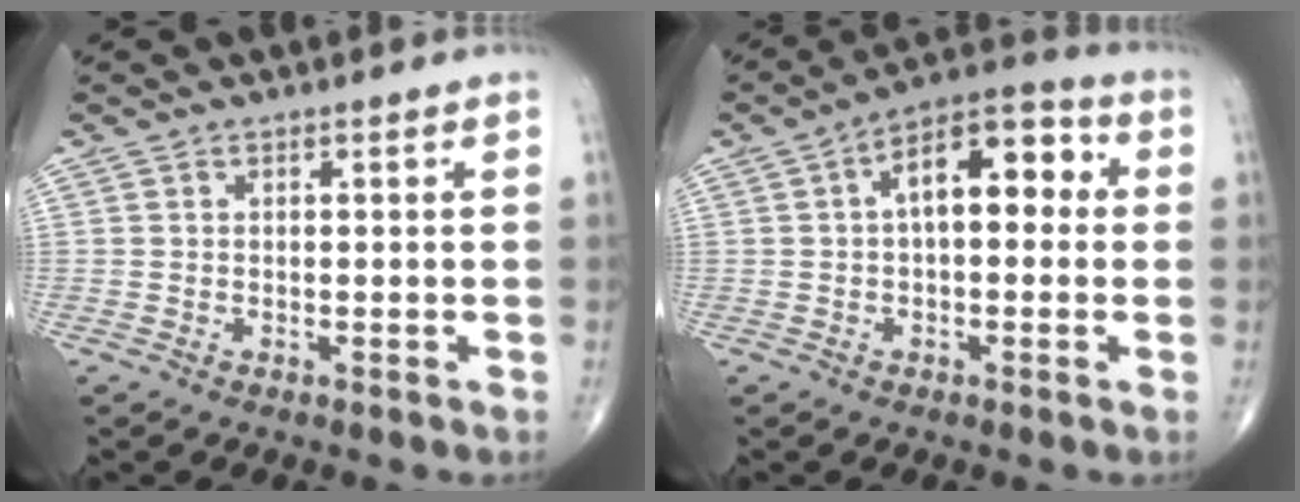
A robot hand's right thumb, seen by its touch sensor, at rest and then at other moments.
{"total": 11.9, "force": [1.7, 6.1, 10.0], "torque": [-0.126, 0.037, 0.012]}